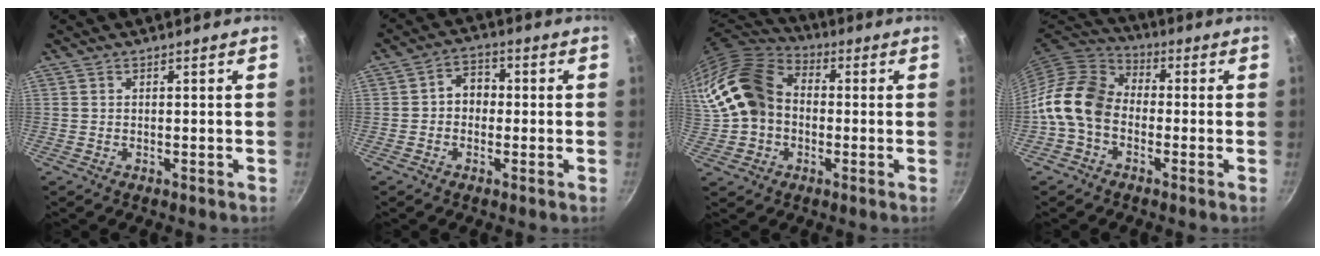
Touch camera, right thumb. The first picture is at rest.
{"total": 5.0, "force": [-0.3, 4.1, 2.9], "torque": [-0.013, 0.015, -0.015]}
{"total": 18.0, "force": [0.3, 13.9, 11.5], "torque": [-0.216, 0.039, -0.001]}
{"total": 12.1, "force": [-2.3, 9.0, 7.8], "torque": [-0.121, 0.035, -0.069]}